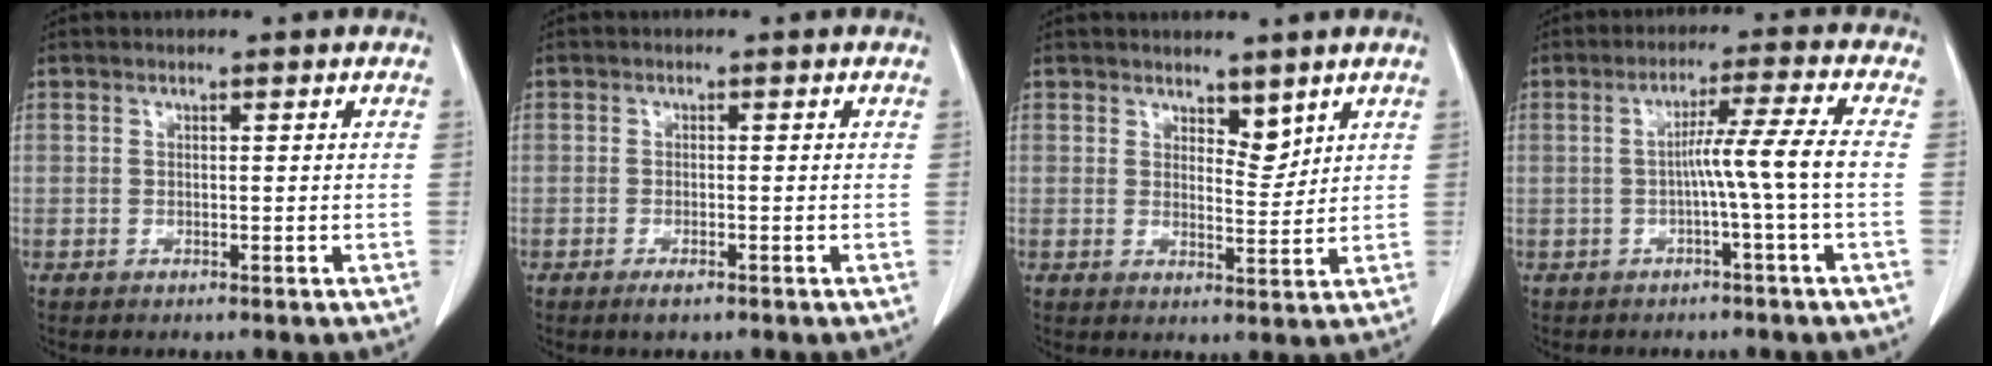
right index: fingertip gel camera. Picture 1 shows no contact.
{"total": 1.6, "force": [-1.1, 0.3, 1.2], "torque": [-0.021, -0.003, -0.015]}
{"total": 3.2, "force": [2.4, 1.4, 1.6], "torque": [-0.023, -0.011, 0.043]}
{"total": 6.1, "force": [-1.1, -1.8, 5.7], "torque": [-0.094, 0.014, -0.016]}